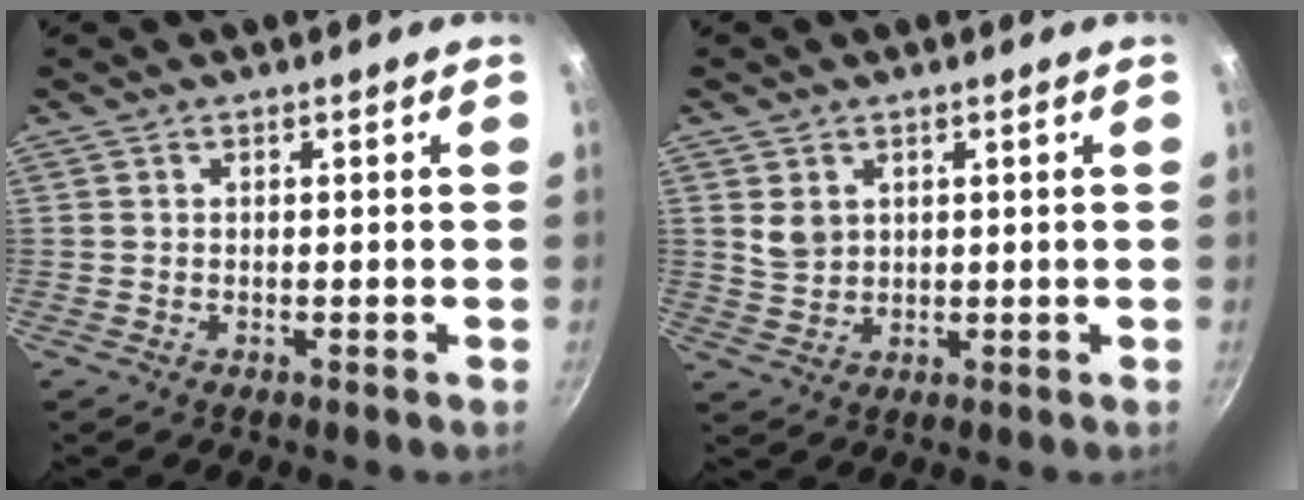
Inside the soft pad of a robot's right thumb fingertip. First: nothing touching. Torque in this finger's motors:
{"motor_torque": [0.13, 0.04, -0.26, 0.49, -0.12]}